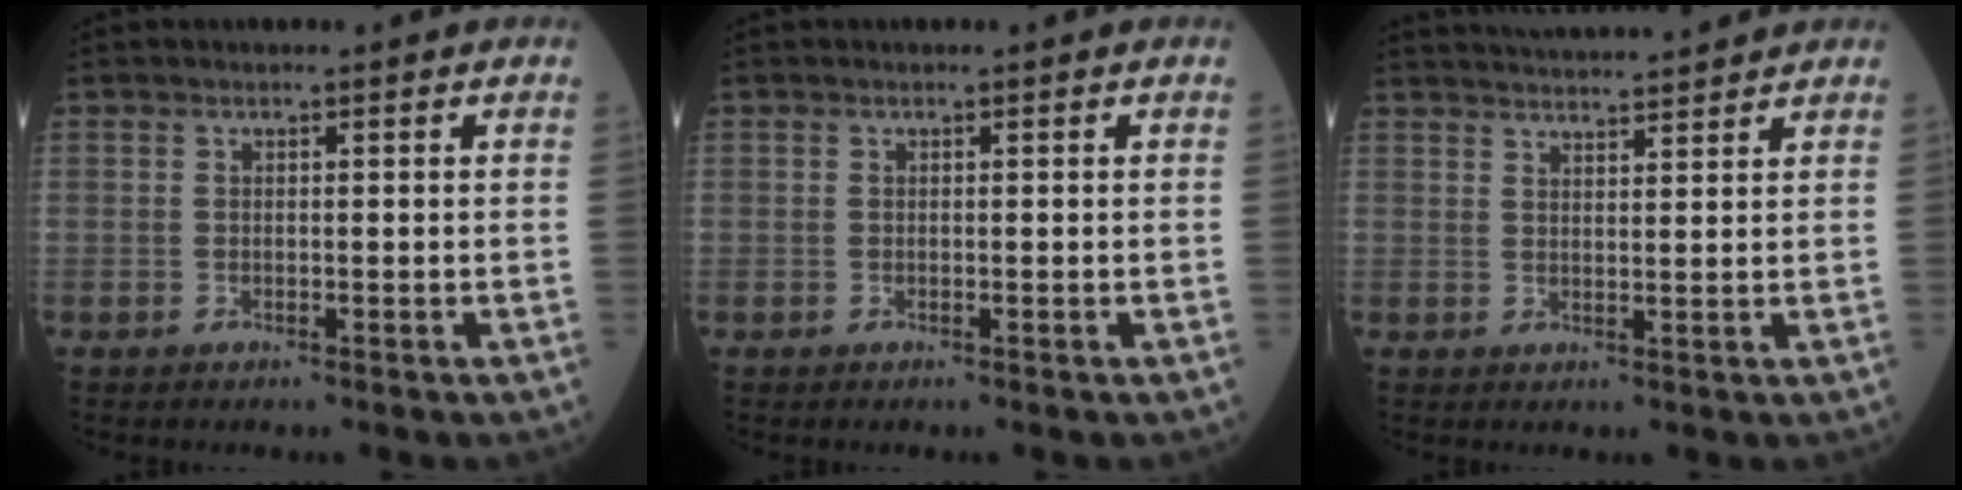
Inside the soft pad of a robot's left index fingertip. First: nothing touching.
{"total": 0.0}
{"total": 9.6, "force": [9.2, 0.4, 2.9], "torque": [-0.050, 0.023, 0.133]}